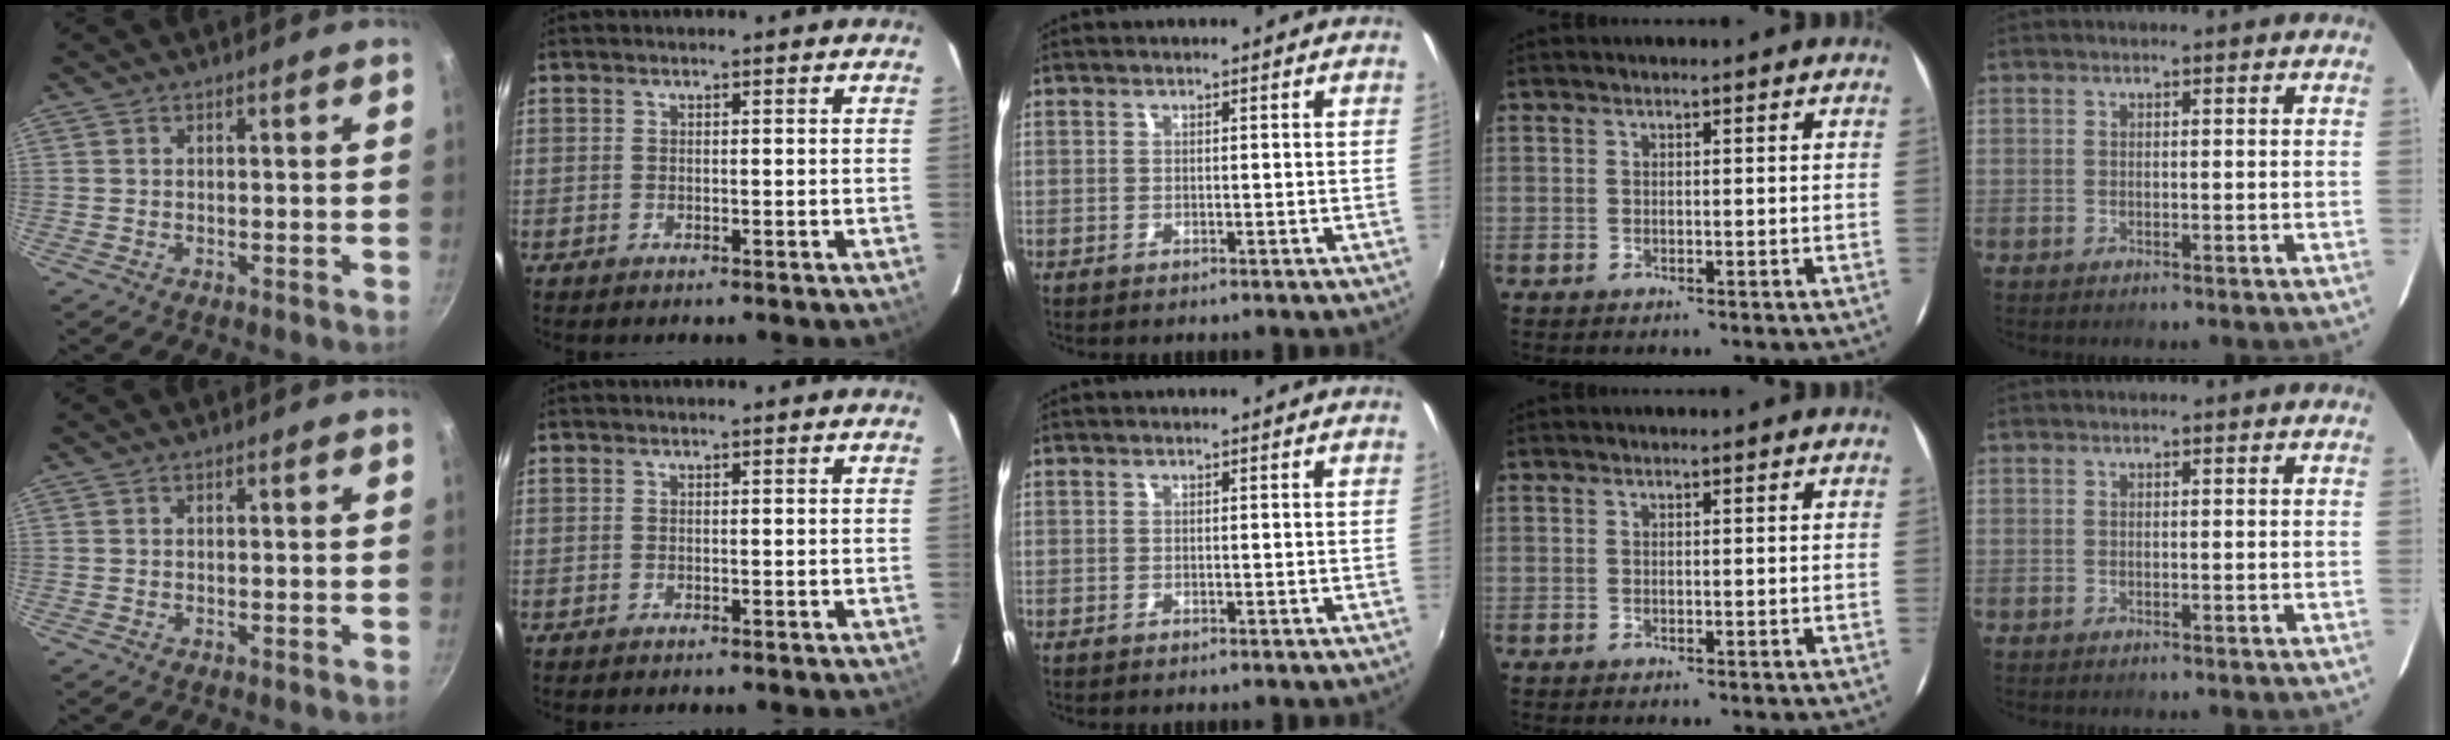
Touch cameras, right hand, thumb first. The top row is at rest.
{}